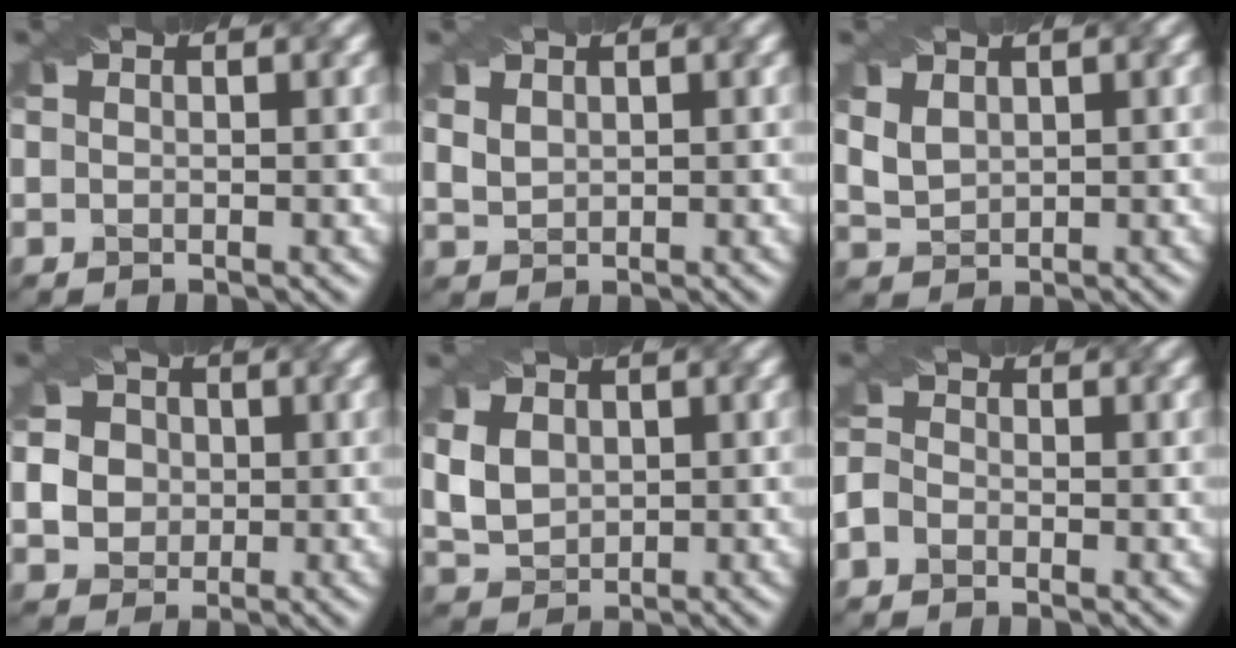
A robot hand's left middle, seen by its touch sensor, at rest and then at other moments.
{"total": 2.0, "force": [1.3, 1.2, 0.8], "torque": [-0.029, 0.006, 0.034]}
{"total": 2.4, "force": [1.2, 1.6, 1.2], "torque": [-0.041, 0.003, 0.033]}
{"total": 6.9, "force": [1.4, 6.3, 2.6], "torque": [-0.067, 0.035, 0.017]}
{"total": 3.7, "force": [0.9, 3.0, 2.1], "torque": [-0.068, 0.008, 0.022]}
{"total": 1.5, "force": [-1.2, 0.8, 0.5], "torque": [-0.016, 0.008, -0.020]}